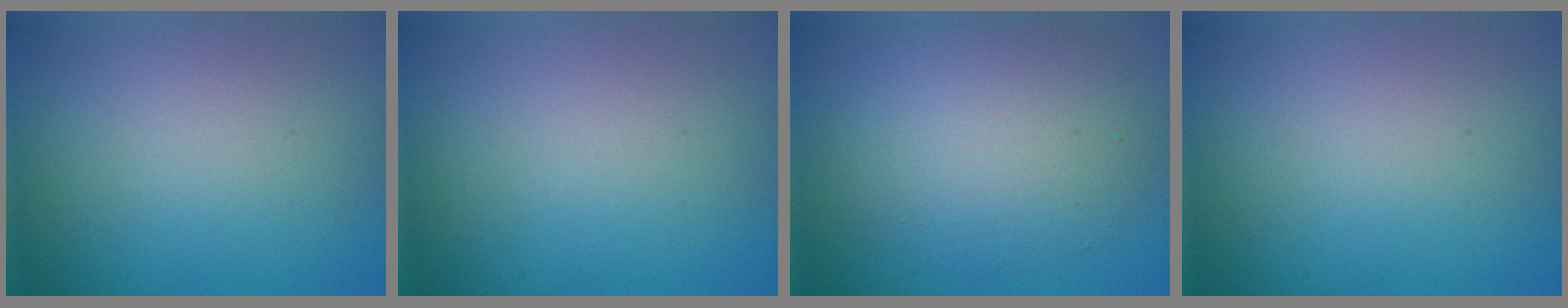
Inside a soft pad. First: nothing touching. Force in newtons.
{"total": 0.0}
{"total": 5.7, "press": 5.7, "slide": 0.2}
{"total": 0.0}